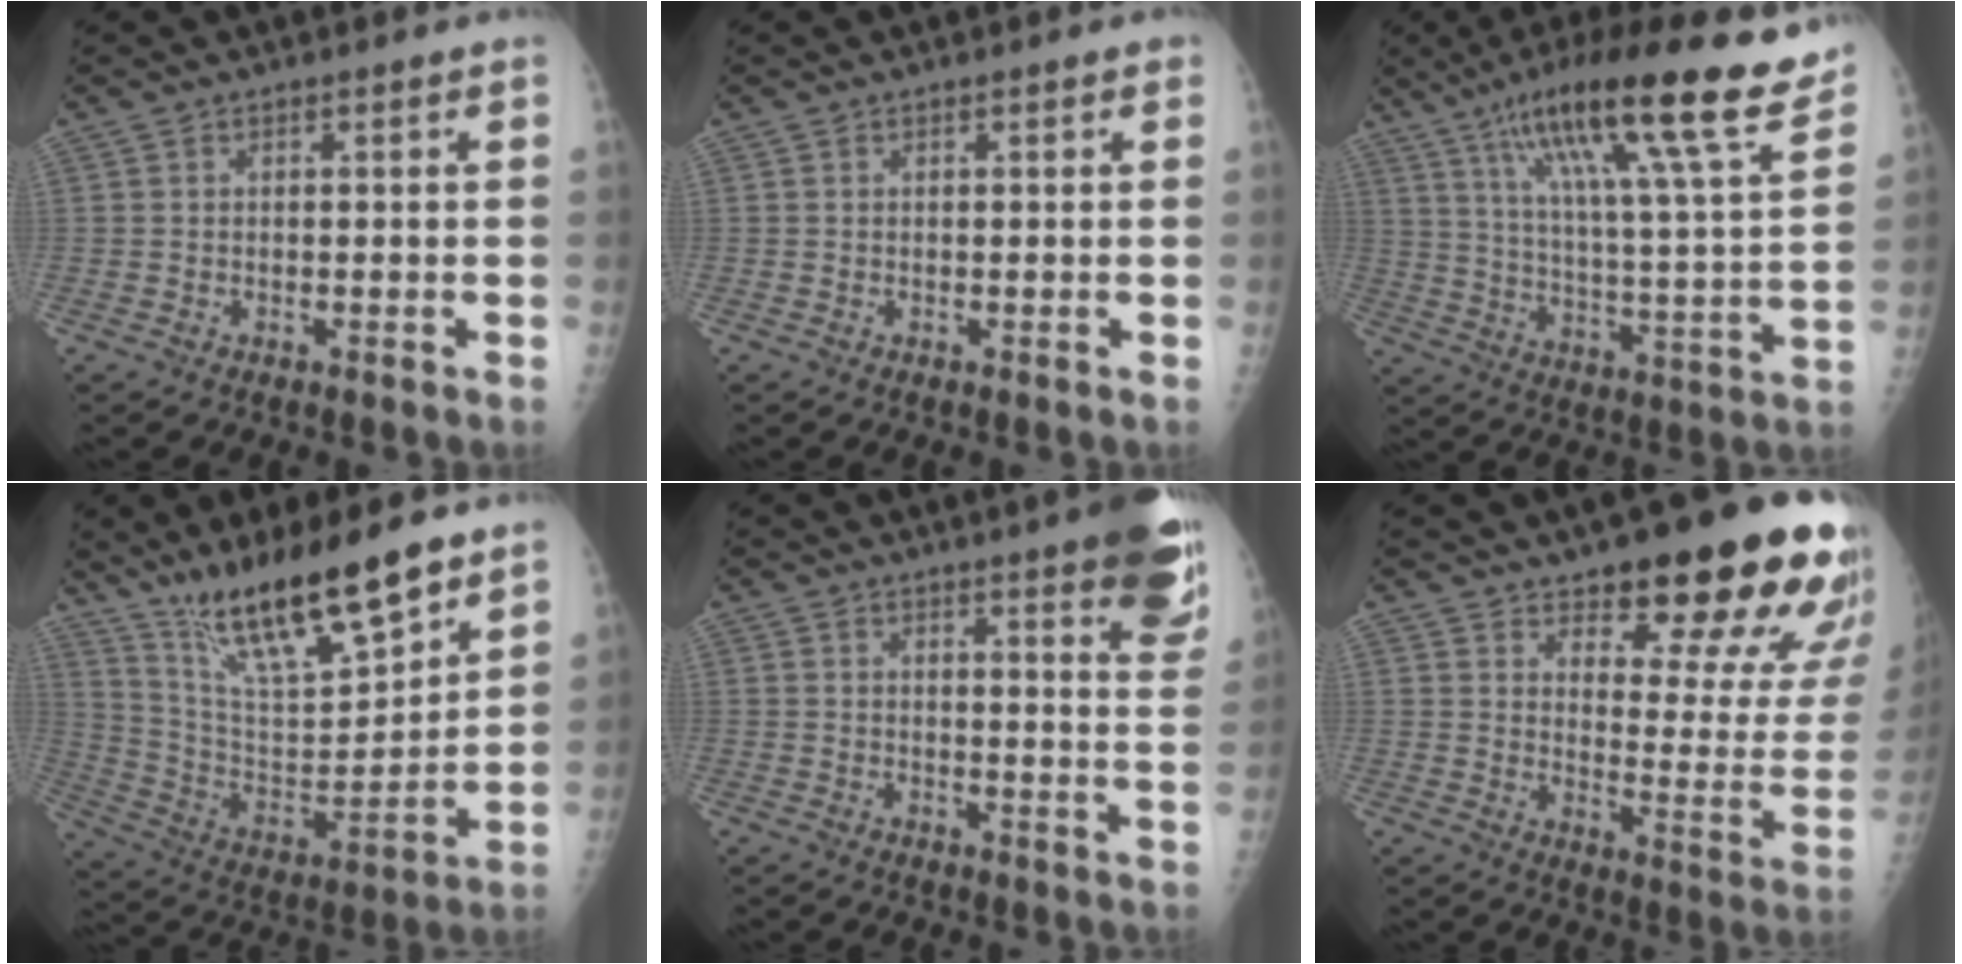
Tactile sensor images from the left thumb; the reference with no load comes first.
{"total": 0.7, "force": [0.5, 0.2, 0.5], "torque": [-0.008, 0.000, 0.003]}
{"total": 24.1, "force": [16.2, 3.0, 17.7], "torque": [-0.269, -0.045, 0.255]}
{"total": 21.4, "force": [15.4, 5.1, 13.9], "torque": [-0.216, -0.069, 0.281]}
{"total": 15.5, "force": [9.7, 2.9, 11.7], "torque": [-0.122, -0.045, 0.105]}
{"total": 23.6, "force": [15.9, 7.0, 15.9], "torque": [-0.162, -0.089, 0.209]}